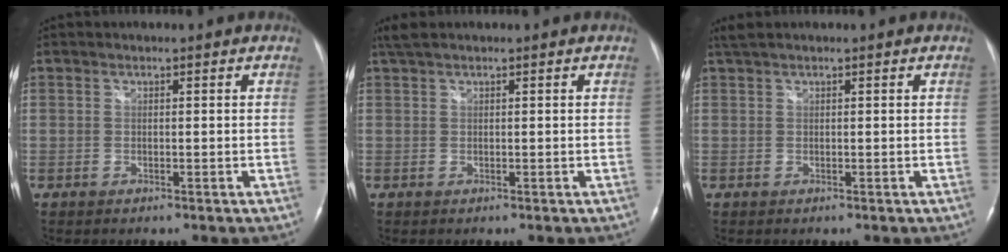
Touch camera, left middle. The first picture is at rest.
{"total": 2.1, "force": [1.7, 0.3, 1.3], "torque": [-0.031, 0.023, 0.035]}
{"total": 1.7, "force": [1.3, 0.1, 1.0], "torque": [-0.026, 0.023, 0.028]}